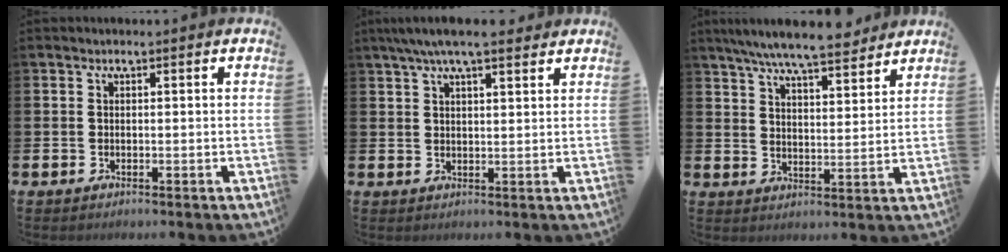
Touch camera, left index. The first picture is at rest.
{"total": 5.8, "force": [4.9, 1.0, 2.9], "torque": [-0.066, -0.005, 0.087]}
{"total": 8.1, "force": [7.5, 0.9, 2.8], "torque": [-0.074, -0.033, 0.135]}